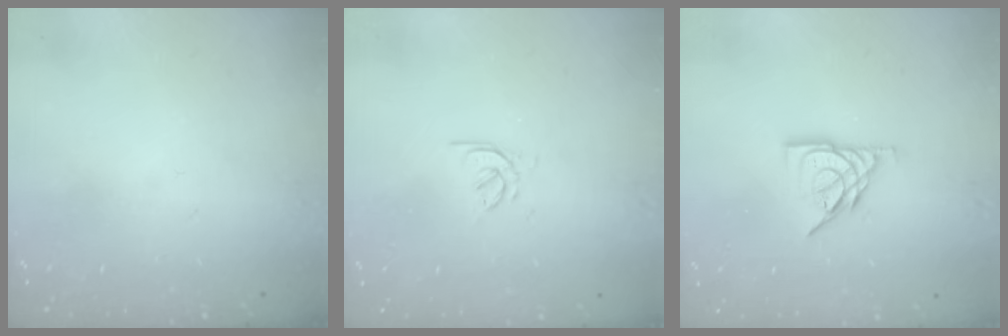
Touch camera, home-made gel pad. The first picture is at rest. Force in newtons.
{"total": 1.5, "press": 1.4, "slide": 0.5}
{"total": 8.3, "press": 8.3, "slide": 0.6}